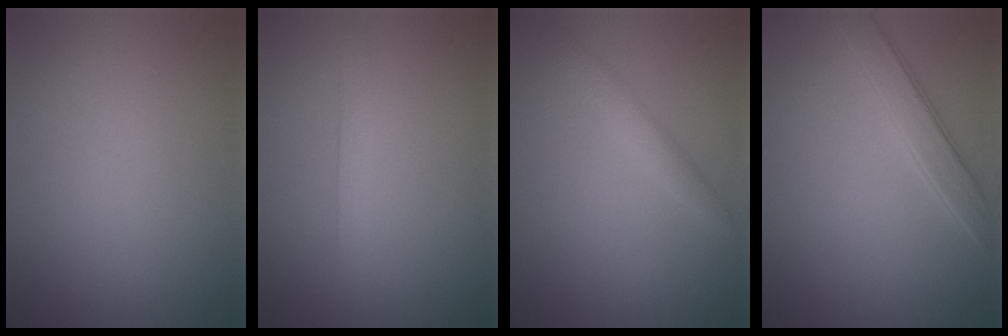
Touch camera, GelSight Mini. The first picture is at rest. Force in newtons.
{"total": 1.5, "press": 1.4, "slide": 0.1}
{"total": 1.9, "press": 1.9, "slide": 0.1}
{"total": 2.8, "press": 2.8, "slide": 0.1}